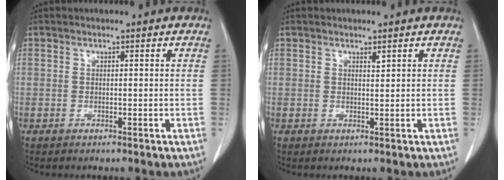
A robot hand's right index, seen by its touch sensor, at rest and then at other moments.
{"total": 0.7, "force": [0.6, 0.1, 0.5], "torque": [-0.012, -0.005, 0.009]}